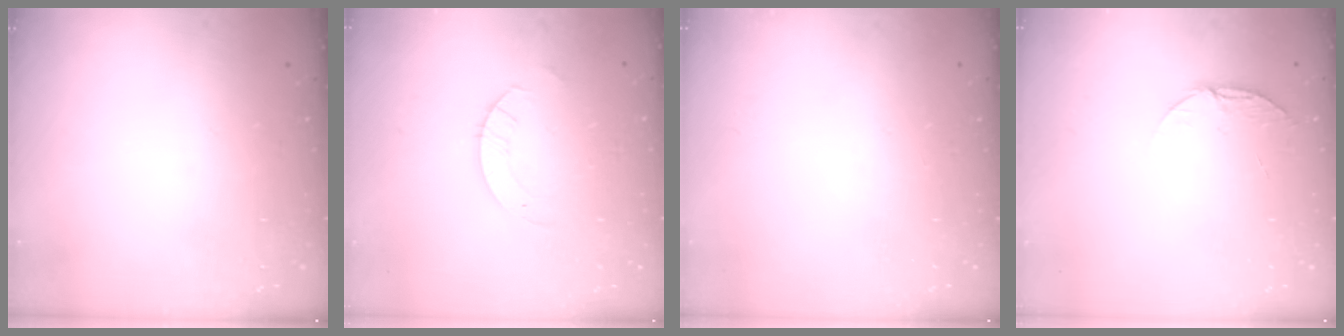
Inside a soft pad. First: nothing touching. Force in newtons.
{"total": 3.5, "press": 3.5, "slide": 0.3}
{"total": 0.0}
{"total": 5.6, "press": 5.6, "slide": 0.6}